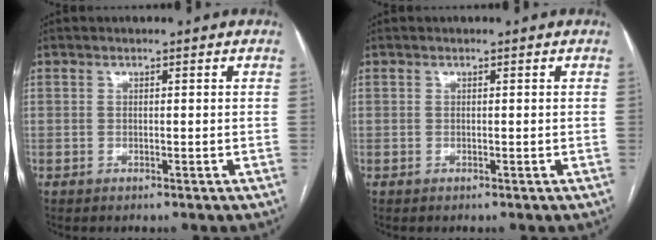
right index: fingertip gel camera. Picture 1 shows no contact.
{"total": 0.0}